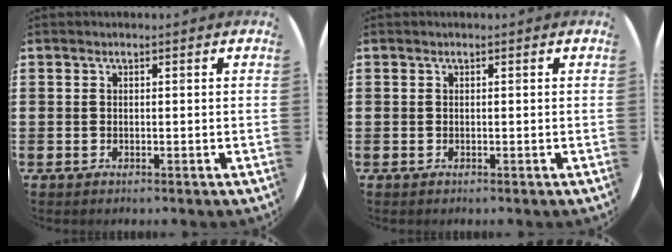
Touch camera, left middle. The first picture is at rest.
{"total": 0.0}